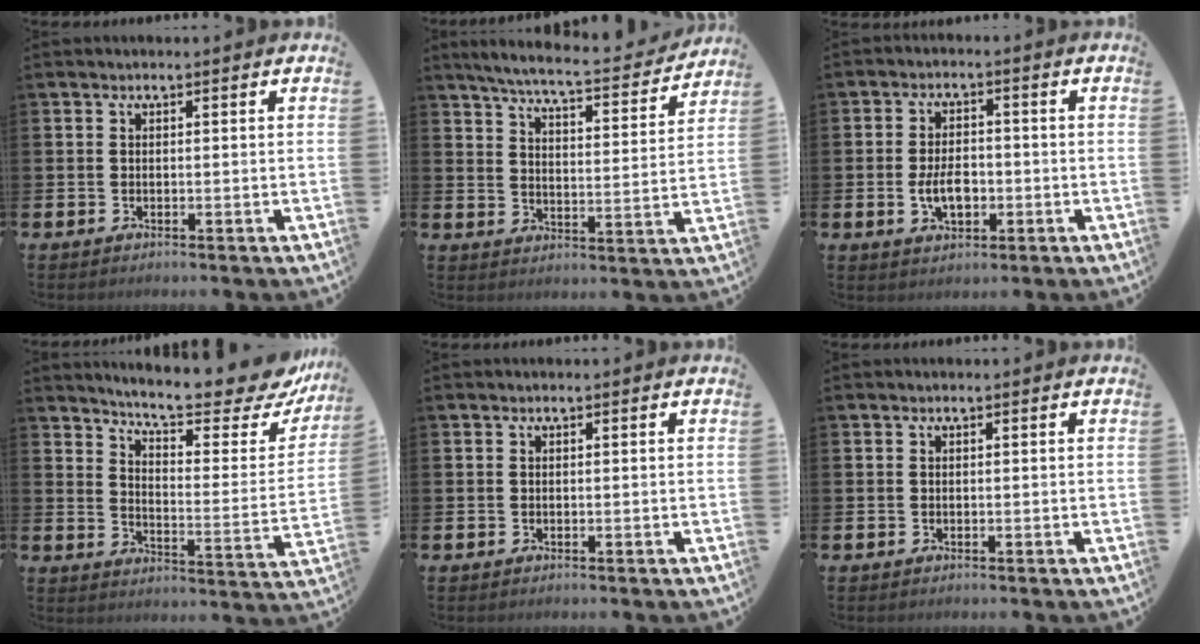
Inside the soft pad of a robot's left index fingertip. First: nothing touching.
{"total": 6.2, "force": [5.8, 0.3, 2.3], "torque": [-0.066, -0.041, 0.094]}
{"total": 4.7, "force": [-1.0, 2.8, 3.7], "torque": [-0.049, 0.000, -0.020]}
{"total": 9.0, "force": [8.0, 1.3, 3.8], "torque": [-0.083, -0.064, 0.129]}
{"total": 0.0}
{"total": 0.0}